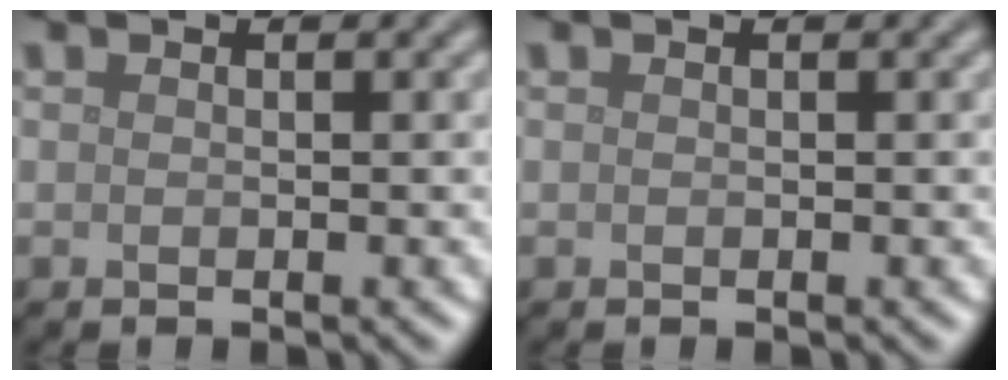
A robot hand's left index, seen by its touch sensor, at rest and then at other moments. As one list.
[{"total": 0.0}]